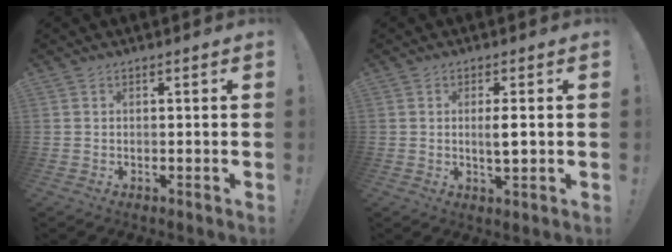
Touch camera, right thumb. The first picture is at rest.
{"total": 3.7, "force": [0.1, 0.8, 3.6], "torque": [-0.051, -0.006, -0.003]}